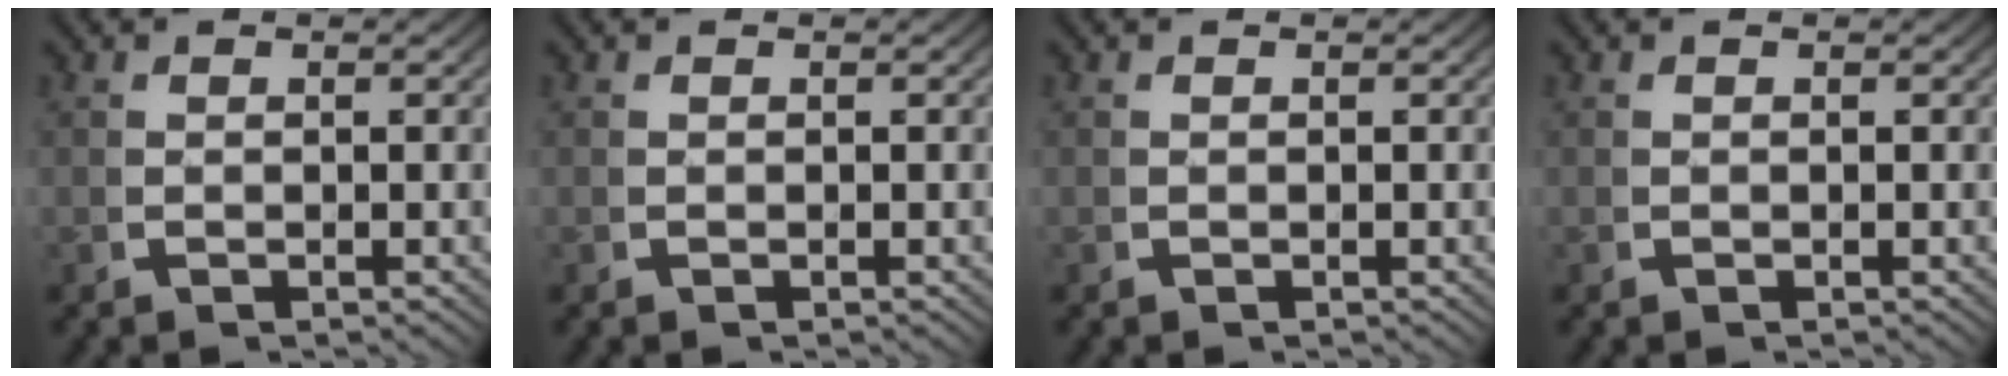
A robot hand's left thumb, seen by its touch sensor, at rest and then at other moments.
{"total": 0.0}
{"total": 0.0}
{"total": 0.0}